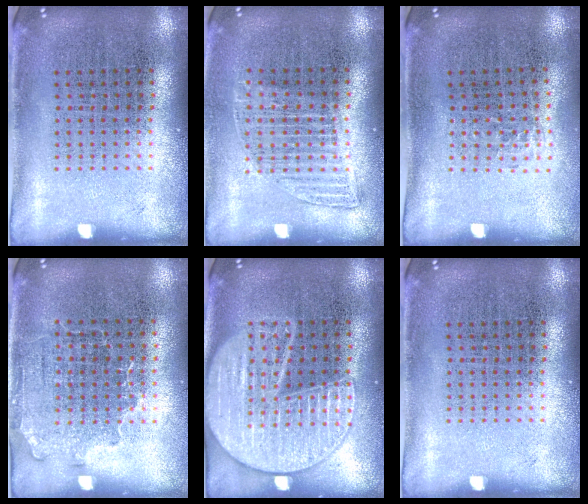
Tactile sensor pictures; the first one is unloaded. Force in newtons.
{"total": 1.1, "press": 1.0, "slide": 0.5}
{"total": 0.6, "press": 0.4, "slide": 0.3}
{"total": 1.4, "press": 1.1, "slide": 0.8}
{"total": 2.7, "press": 2.7, "slide": 0.2}
{"total": 0.0}